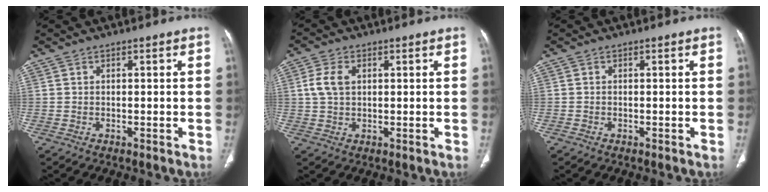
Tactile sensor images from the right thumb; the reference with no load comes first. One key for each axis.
{"total": 4.7, "fx": 1.1, "fy": 3.0, "fz": 3.4, "tx": -0.076, "ty": 0.006, "tz": 0.021}
{"total": 0.0}